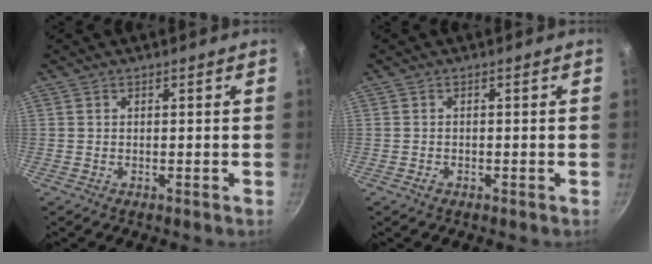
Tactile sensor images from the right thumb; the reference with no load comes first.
{"total": 0.9, "force": [-0.6, 0.5, 0.4], "torque": [-0.011, 0.003, -0.011]}